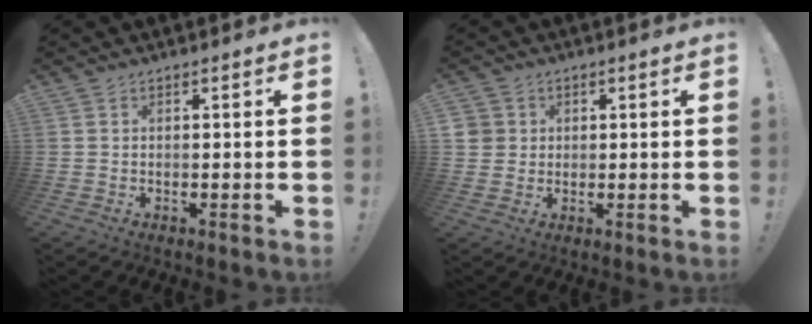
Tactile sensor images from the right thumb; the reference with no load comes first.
{"total": 3.8, "force": [1.1, 3.6, 0.7], "torque": [-0.006, -0.003, 0.022]}